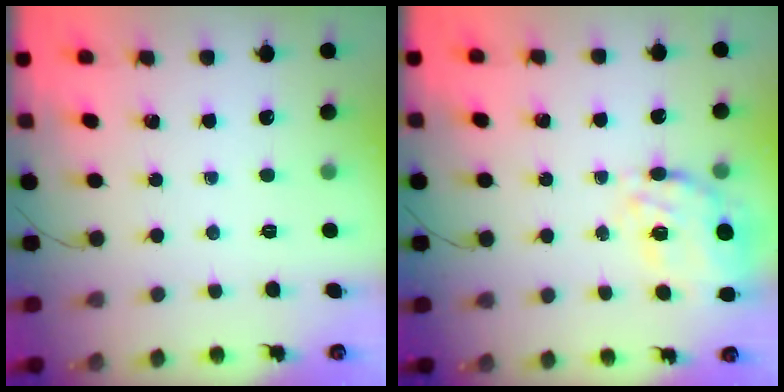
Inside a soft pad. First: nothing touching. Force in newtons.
{"total": 13.2, "press": 12.5, "slide": 4.1}